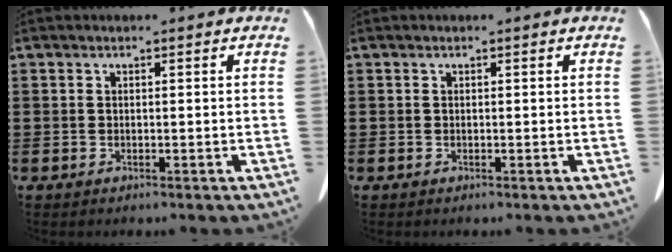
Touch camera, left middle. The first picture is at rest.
{"total": 0.0}